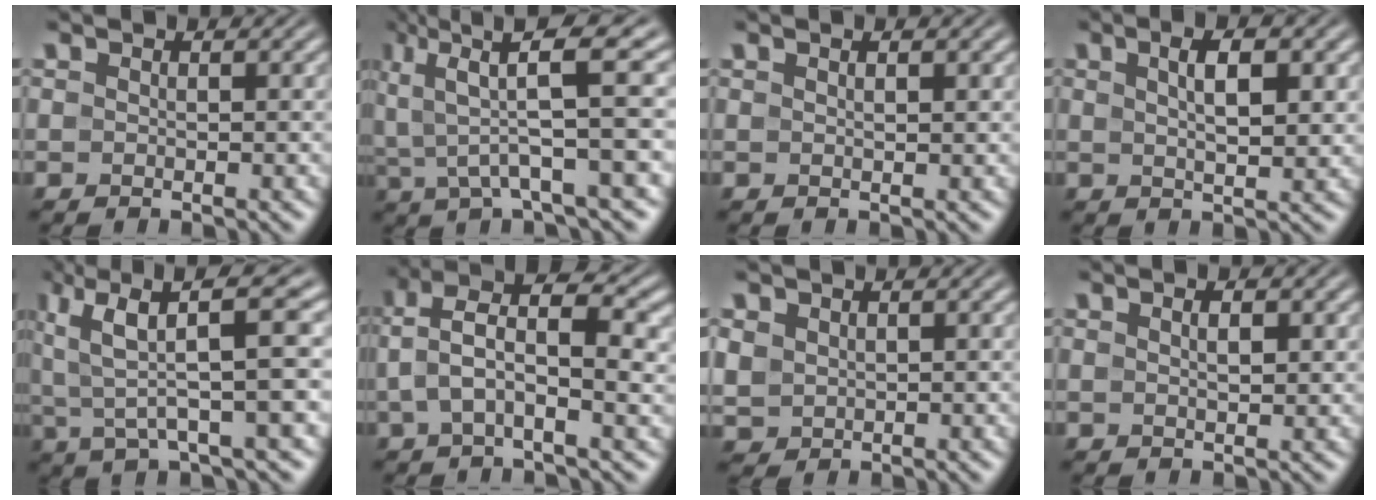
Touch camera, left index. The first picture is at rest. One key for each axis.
{"total": 7.4, "fx": 3.0, "fy": 1.3, "fz": 6.6, "tx": -0.118, "ty": 0.016, "tz": 0.053}
{"total": 0.8, "fx": 0.5, "fy": 0.2, "fz": 0.6, "tx": -0.011, "ty": 0.001, "tz": 0.009}
{"total": 3.7, "fx": 1.2, "fy": 1.3, "fz": 3.3, "tx": -0.058, "ty": 0.004, "tz": 0.024}
{"total": 7.9, "fx": 2.8, "fy": 1.8, "fz": 7.1, "tx": -0.131, "ty": 0.012, "tz": 0.049}
{"total": 6.5, "fx": 1.1, "fy": 2.8, "fz": 5.7, "tx": -0.114, "ty": 0.016, "tz": 0.011}
{"total": 2.1, "fx": 0.7, "fy": 1.8, "fz": 0.7, "tx": -0.025, "ty": -0.002, "tz": 0.018}
{"total": 1.6, "fx": 0.6, "fy": 0.7, "fz": 1.3, "tx": -0.024, "ty": 0.000, "tz": 0.013}